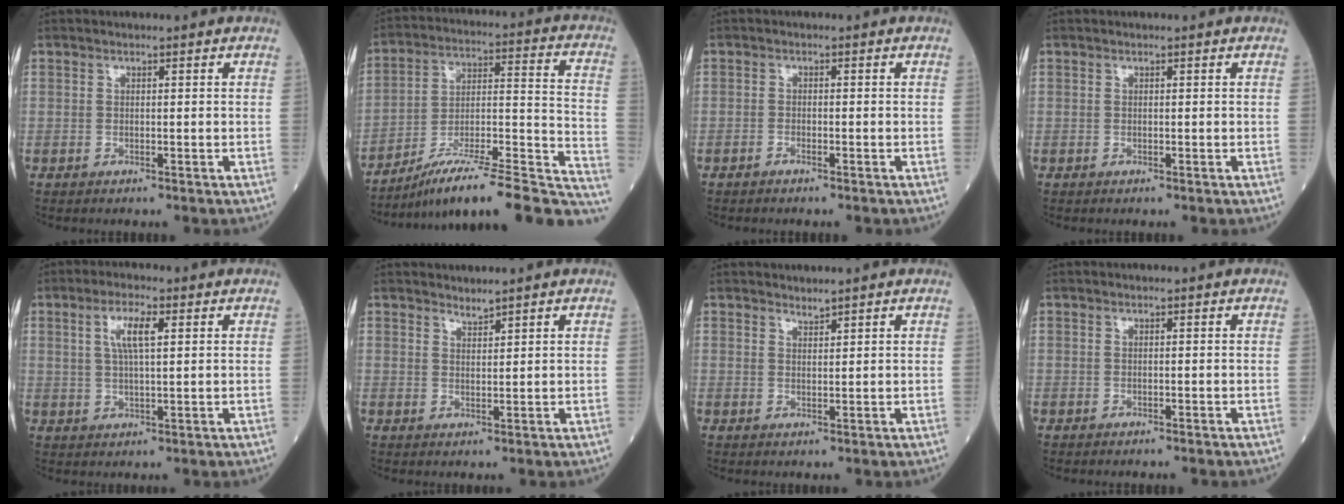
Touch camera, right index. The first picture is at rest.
{"total": 25.1, "force": [-20.9, 2.0, 13.7], "torque": [-0.136, 0.017, -0.316]}
{"total": 0.8, "force": [-0.7, 0.1, 0.3], "torque": [-0.010, 0.001, -0.013]}
{"total": 0.0}
{"total": 5.1, "force": [1.8, 1.0, 4.7], "torque": [-0.094, 0.007, 0.034]}
{"total": 1.4, "force": [1.3, -0.2, 0.0], "torque": [-0.003, -0.007, 0.027]}
{"total": 1.0, "force": [1.0, -0.1, 0.1], "torque": [-0.005, -0.006, 0.021]}
{"total": 0.7, "force": [-0.6, 0.0, 0.3], "torque": [-0.001, 0.000, -0.010]}